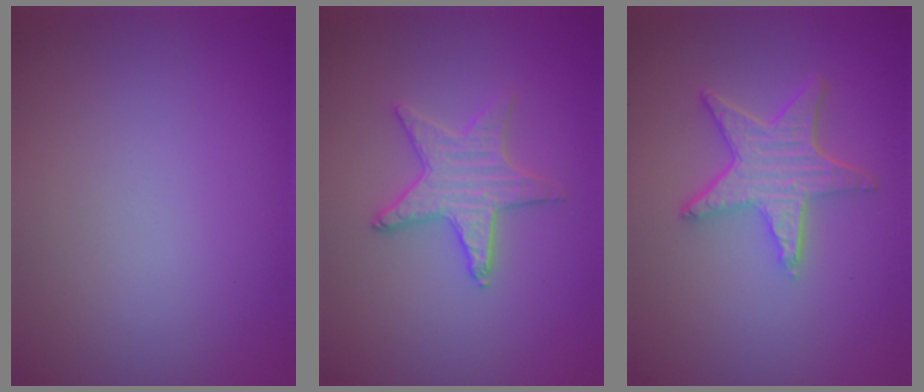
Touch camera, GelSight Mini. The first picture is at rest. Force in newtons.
{"total": 3.0, "press": 3.0, "slide": 0.5}
{"total": 4.8, "press": 3.9, "slide": 2.8}